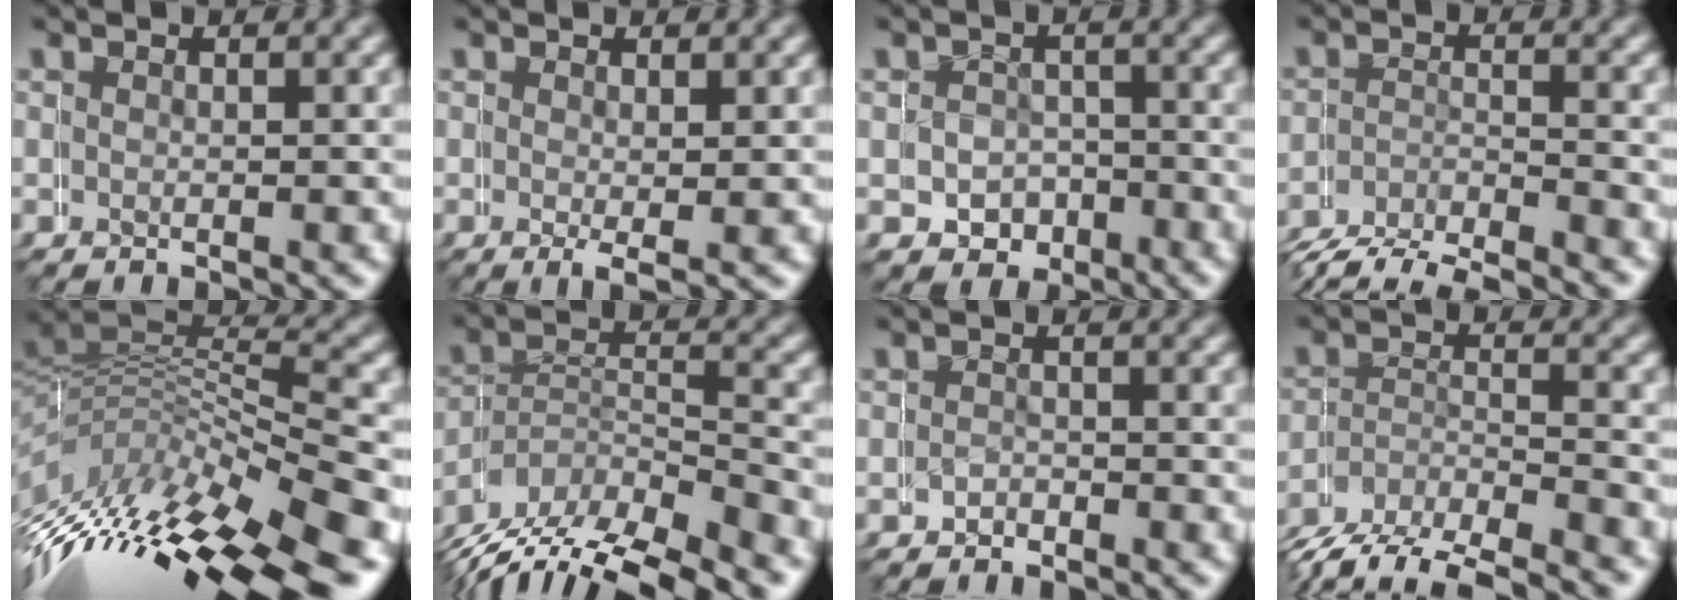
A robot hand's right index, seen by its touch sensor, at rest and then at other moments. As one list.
[{"total": 1.4, "force": [-0.4, 0.2, 1.3], "torque": [-0.016, -0.013, 0.004]}, {"total": 3.5, "force": [-0.3, 2.8, -2.1], "torque": [0.044, -0.013, -0.005]}, {"total": 3.1, "force": [-2.6, 1.6, -0.2], "torque": [-0.007, -0.005, -0.050]}, {"total": 11.9, "force": [-4.5, 8.5, 7.0], "torque": [-0.156, -0.029, -0.055]}, {"total": 5.9, "force": [-4.2, 3.7, 2.0], "torque": [-0.019, -0.003, -0.069]}, {"total": 1.8, "force": [-1.2, 0.7, -1.0], "torque": [0.013, -0.001, -0.021]}, {"total": 5.8, "force": [-4.3, 3.6, 1.6], "torque": [-0.037, -0.015, -0.072]}]